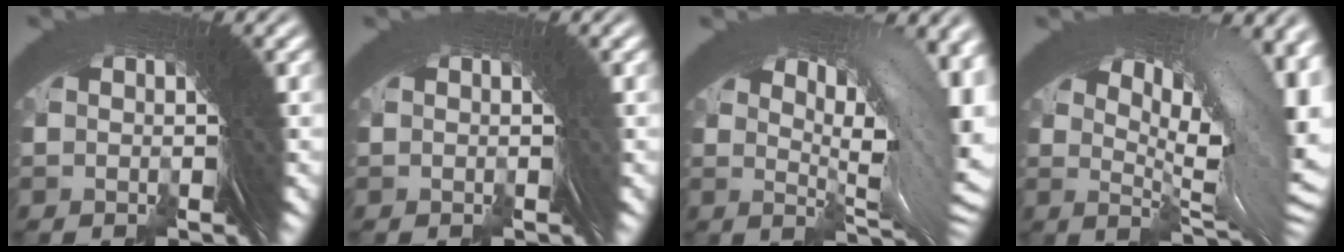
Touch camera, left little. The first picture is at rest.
{"total": 0.0}
{"total": 8.1, "force": [1.6, 2.5, 7.5], "torque": [-0.074, 0.005, 0.027]}
{"total": 9.2, "force": [2.1, 3.0, 8.4], "torque": [-0.090, 0.009, 0.035]}